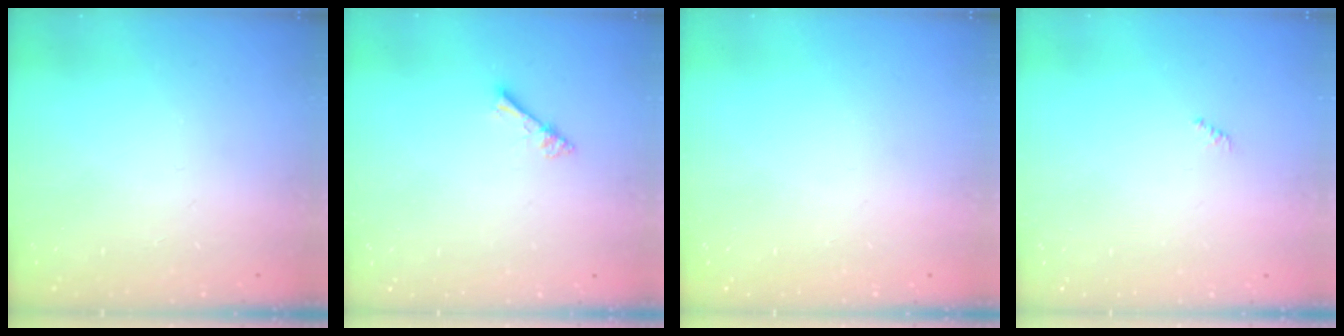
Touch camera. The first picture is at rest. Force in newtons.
{"total": 1.8, "press": 1.8, "slide": 0.1}
{"total": 0.0}
{"total": 0.7, "press": 0.7, "slide": 0.3}